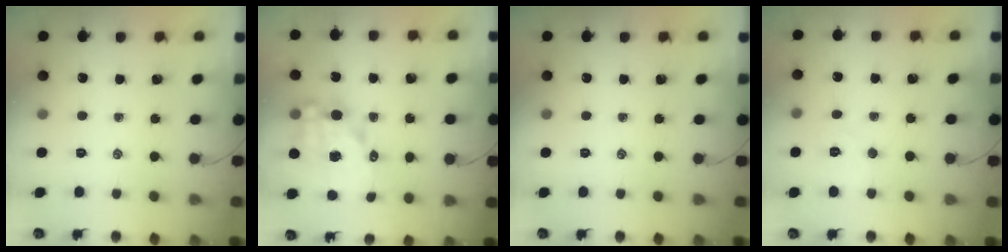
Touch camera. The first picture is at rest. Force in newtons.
{"total": 12.9, "press": 12.5, "slide": 3.2}
{"total": 0.0}
{"total": 4.1, "press": 4.0, "slide": 1.0}